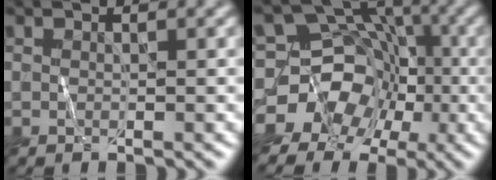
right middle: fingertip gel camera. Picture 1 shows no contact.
{"total": 10.0, "force": [-4.8, 8.6, 1.9], "torque": [-0.023, -0.002, -0.099]}